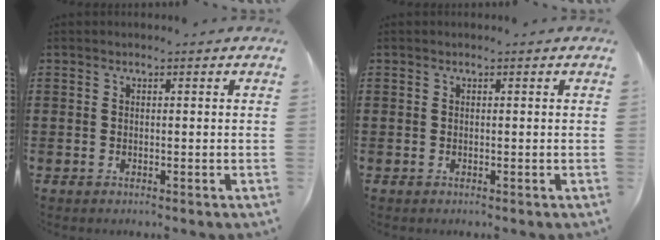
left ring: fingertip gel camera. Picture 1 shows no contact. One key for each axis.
{"total": 0.0}